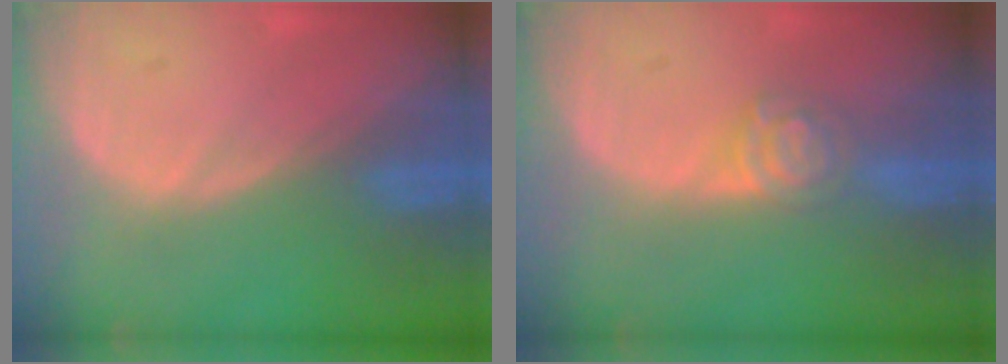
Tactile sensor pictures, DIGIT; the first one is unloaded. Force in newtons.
{"total": 4.4, "press": 3.9, "slide": 1.9}